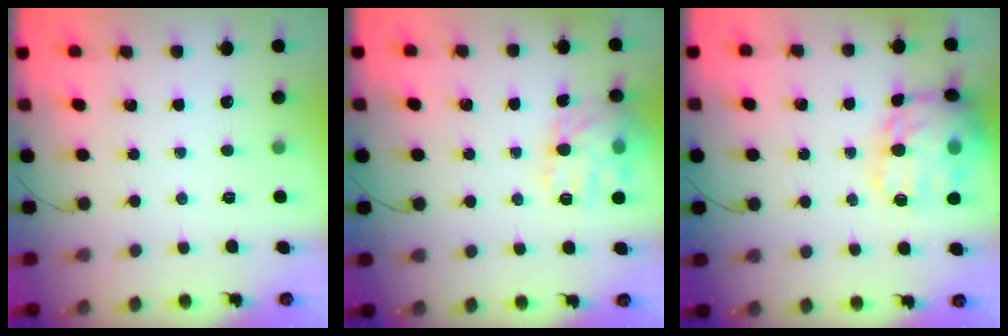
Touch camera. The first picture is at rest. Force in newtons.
{"total": 14.8, "press": 14.7, "slide": 0.6}
{"total": 21.0, "press": 20.8, "slide": 2.8}